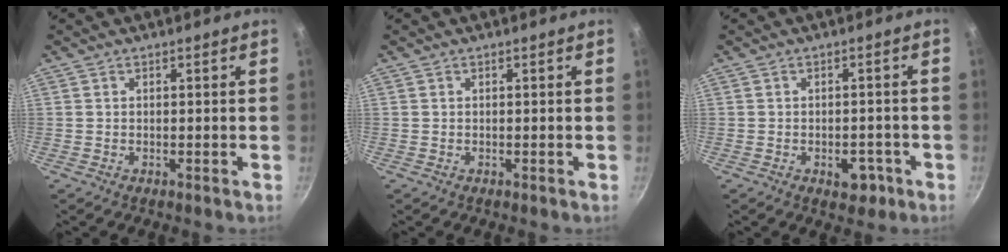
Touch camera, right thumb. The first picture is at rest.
{"total": 0.0}
{"total": 4.6, "force": [-2.1, 2.9, 2.8], "torque": [-0.016, 0.017, -0.020]}